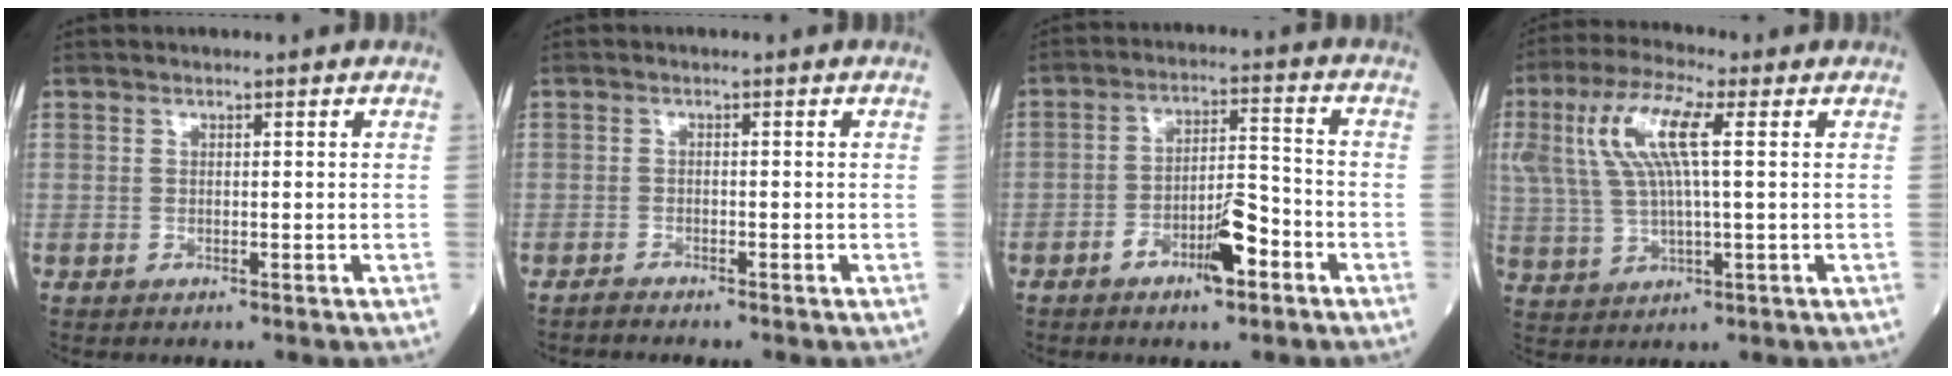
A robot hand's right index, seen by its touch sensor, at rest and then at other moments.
{"total": 1.0, "force": [-1.0, -0.2, 0.0], "torque": [-0.006, -0.004, -0.021]}
{"total": 7.2, "force": [-3.8, 2.0, 5.8], "torque": [-0.100, 0.013, -0.063]}
{"total": 10.7, "force": [3.1, 2.1, 10.1], "torque": [-0.227, 0.020, 0.058]}